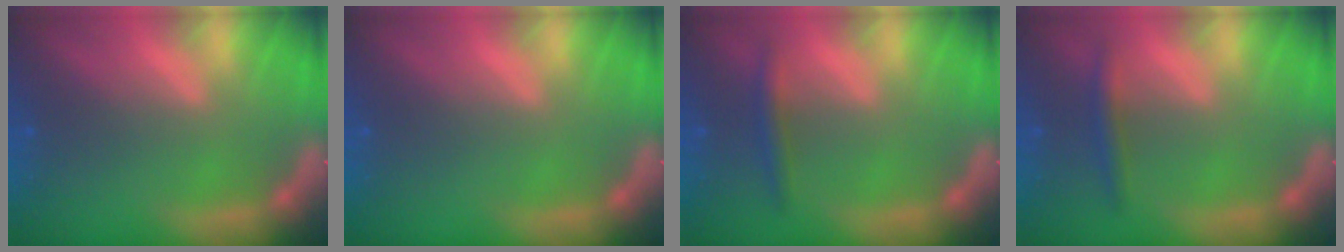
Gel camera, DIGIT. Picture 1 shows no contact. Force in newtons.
{"total": 0.0}
{"total": 1.9}
{"total": 1.9}